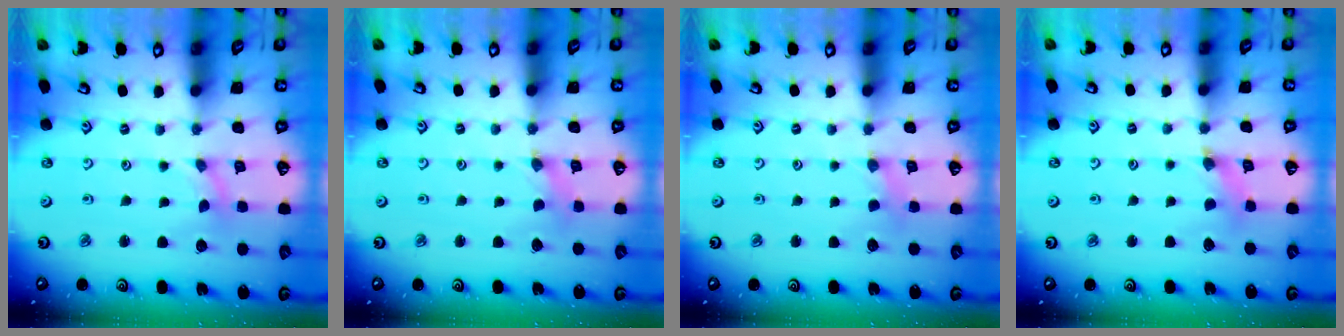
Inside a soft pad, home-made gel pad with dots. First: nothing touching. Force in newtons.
{"total": 0.0}
{"total": 2.2, "press": 2.1, "slide": 0.5}
{"total": 2.7, "press": 2.7, "slide": 0.2}